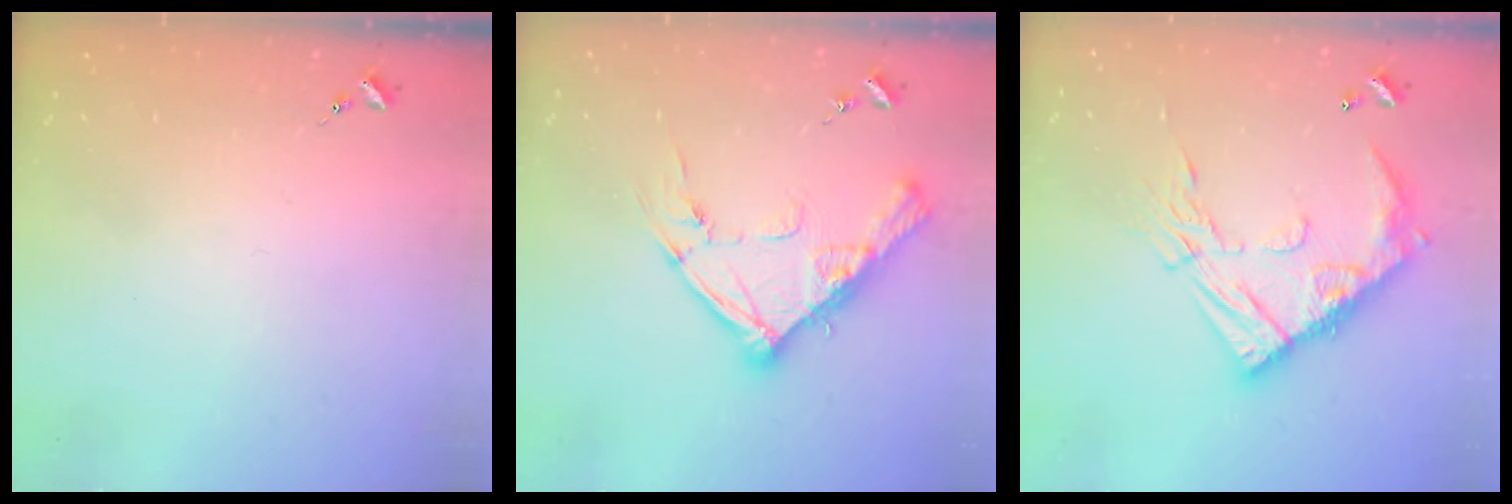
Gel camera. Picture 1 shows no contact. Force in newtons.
{"total": 16.4, "press": 16.3, "slide": 1.4}
{"total": 17.2, "press": 17.2, "slide": 1.3}